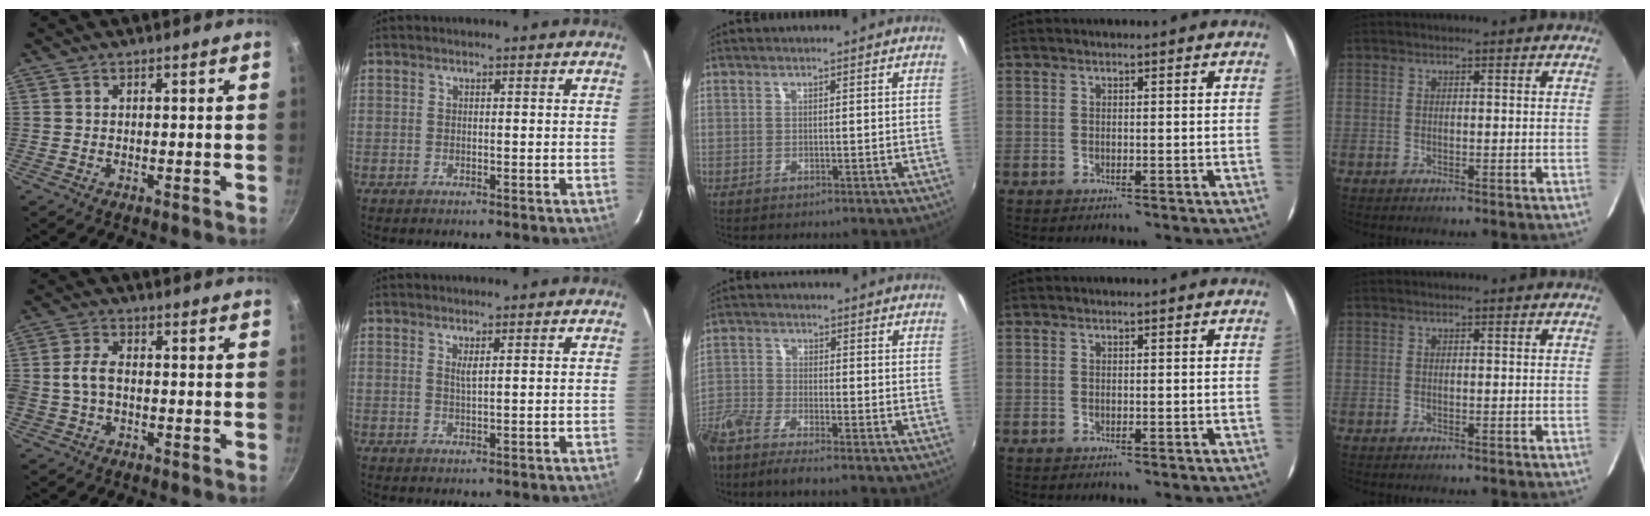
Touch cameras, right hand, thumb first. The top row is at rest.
{"thumb": {"total": 4.7, "force": [-0.7, 3.0, 3.6], "torque": [-0.073, 0.017, -0.018]}, "index": {"total": 1.2, "force": [0.6, -0.1, 1.1], "torque": [-0.020, -0.003, 0.011]}, "middle": {"total": 7.2, "force": [-5.9, 1.4, 3.9], "torque": [-0.104, -0.015, -0.123]}}